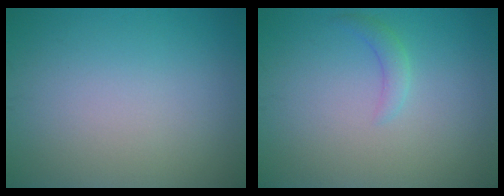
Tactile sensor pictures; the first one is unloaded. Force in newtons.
{"total": 1.3, "press": 1.3, "slide": 0.1}